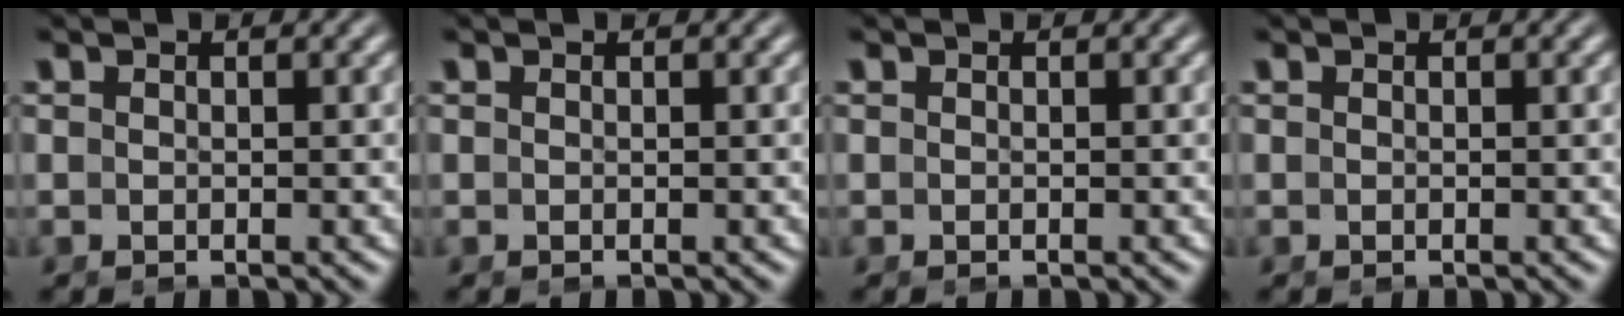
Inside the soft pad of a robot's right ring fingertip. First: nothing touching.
{"total": 0.0}
{"total": 0.0}
{"total": 0.0}